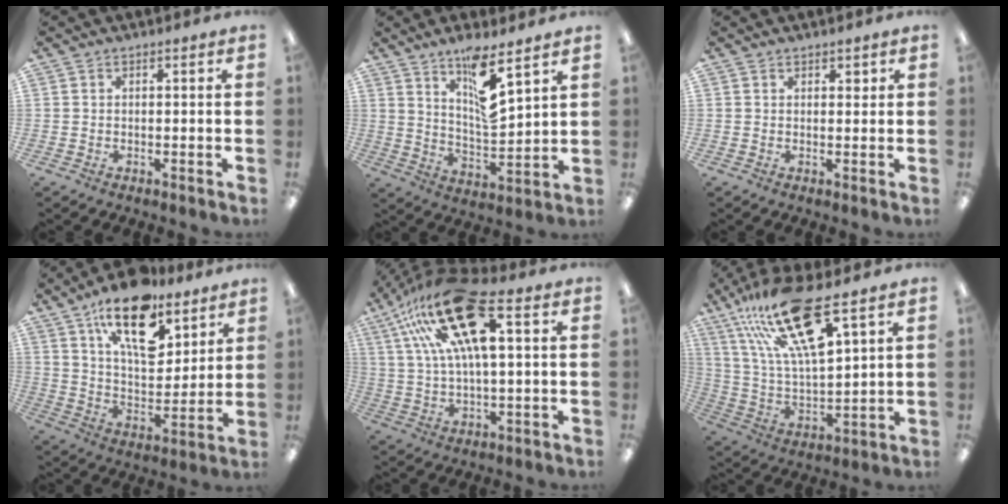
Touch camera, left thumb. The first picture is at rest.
{"total": 11.5, "force": [7.6, 2.6, 8.2], "torque": [-0.129, -0.052, 0.127]}
{"total": 1.3, "force": [1.0, 0.8, 0.3], "torque": [0.003, -0.001, 0.017]}
{"total": 18.7, "force": [11.8, 8.9, 11.4], "torque": [-0.174, -0.059, 0.201]}
{"total": 22.6, "force": [10.9, 8.2, 18.1], "torque": [-0.336, -0.031, 0.178]}
{"total": 22.1, "force": [13.8, 6.1, 16.2], "torque": [-0.310, -0.067, 0.228]}